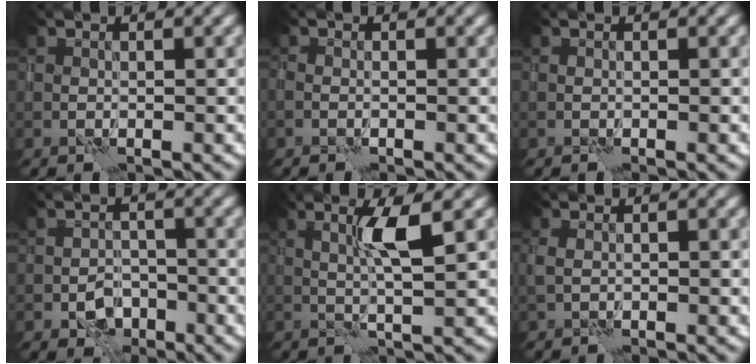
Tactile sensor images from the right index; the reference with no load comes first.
{"total": 0.6, "force": [-0.4, 0.4, 0.2], "torque": [-0.001, -0.001, -0.012]}
{"total": 0.0}
{"total": 2.6, "force": [-1.2, 1.9, 1.3], "torque": [-0.015, 0.000, -0.021]}
{"total": 3.1, "force": [1.2, 0.1, 2.9], "torque": [-0.055, 0.003, 0.023]}
{"total": 1.1, "force": [-0.1, 0.9, 0.6], "torque": [-0.013, 0.001, -0.004]}